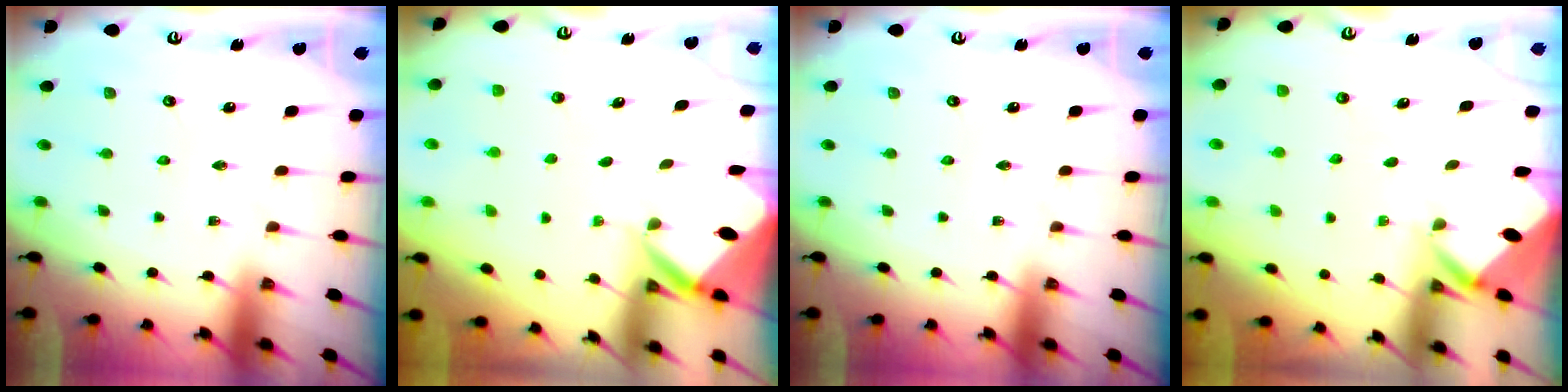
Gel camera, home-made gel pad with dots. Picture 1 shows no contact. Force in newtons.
{"total": 4.8, "press": 4.8, "slide": 0.1}
{"total": 0.0}
{"total": 2.9, "press": 2.9, "slide": 0.3}